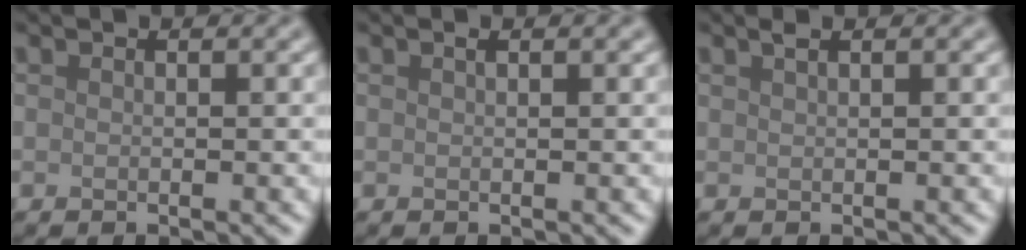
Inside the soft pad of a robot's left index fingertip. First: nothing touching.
{"total": 0.7, "force": [0.4, 0.1, 0.6], "torque": [-0.009, 0.003, 0.006]}
{"total": 0.8, "force": [0.6, 0.2, 0.5], "torque": [-0.008, 0.004, 0.009]}